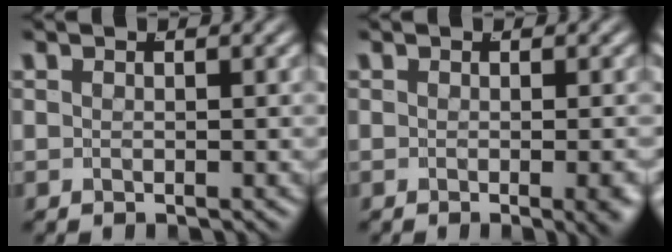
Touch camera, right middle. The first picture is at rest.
{"total": 1.7, "force": [-0.5, -0.2, 1.6], "torque": [-0.019, 0.000, -0.009]}